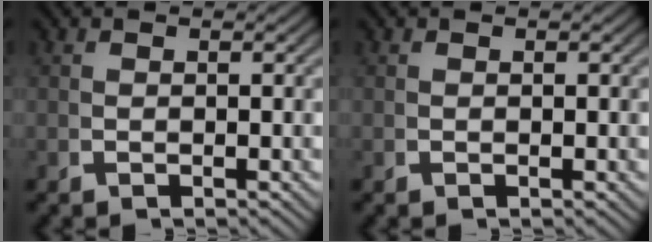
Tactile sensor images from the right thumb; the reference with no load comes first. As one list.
[{"total": 0.0}]